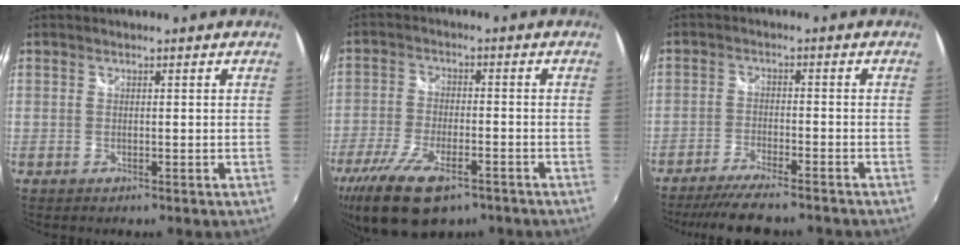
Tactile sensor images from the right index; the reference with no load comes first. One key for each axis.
{"total": 14.5, "fx": -9.4, "fy": 5.8, "fz": 9.3, "tx": -0.211, "ty": -0.042, "tz": -0.168}
{"total": 10.9, "fx": -9.5, "fy": 1.7, "fz": 5.1, "tx": -0.118, "ty": -0.017, "tz": -0.151}